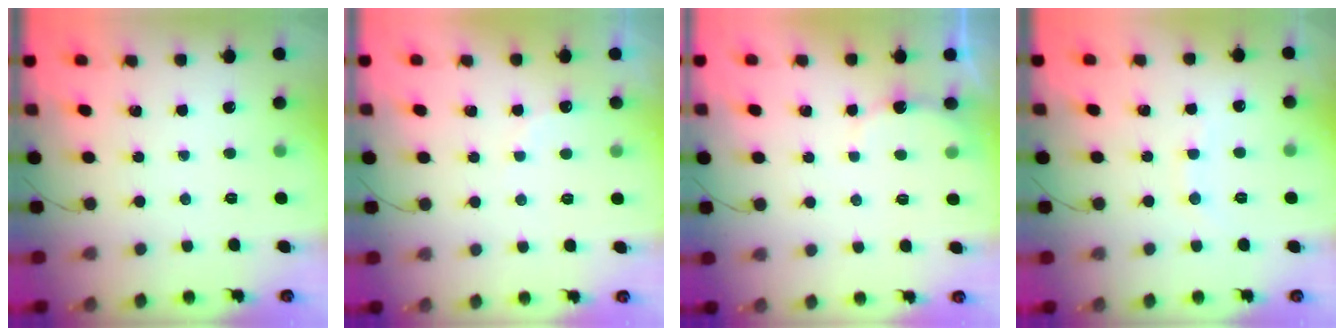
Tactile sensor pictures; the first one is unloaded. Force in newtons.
{"total": 5.3, "press": 5.2, "slide": 1.0}
{"total": 5.2, "press": 5.1, "slide": 0.8}
{"total": 5.4, "press": 5.4, "slide": 0.7}